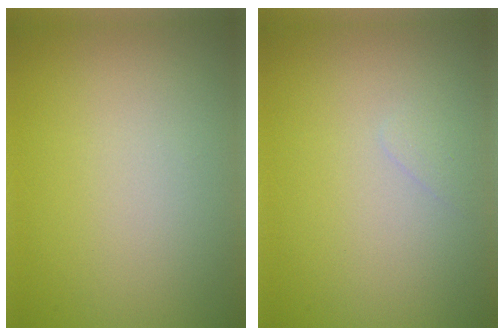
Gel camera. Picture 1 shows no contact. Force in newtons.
{"total": 0.6, "press": 0.6, "slide": 0.1}